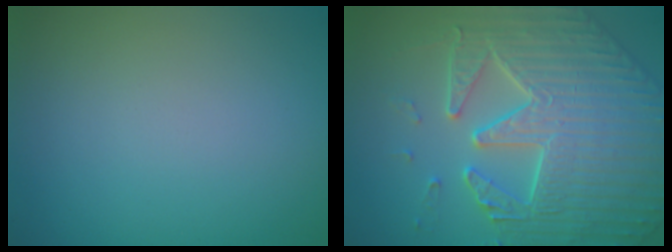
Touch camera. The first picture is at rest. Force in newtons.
{"total": 6.8, "press": 5.9, "slide": 3.4}